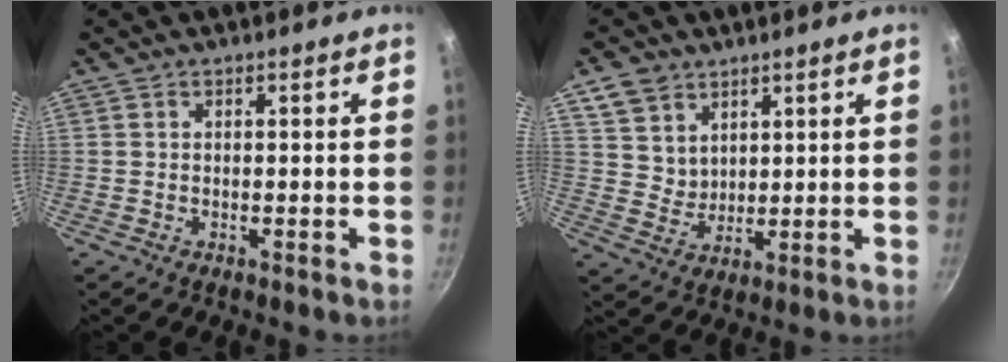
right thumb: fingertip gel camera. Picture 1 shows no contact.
{"total": 7.1, "force": [4.3, 5.1, 2.3], "torque": [-0.021, -0.013, 0.091]}